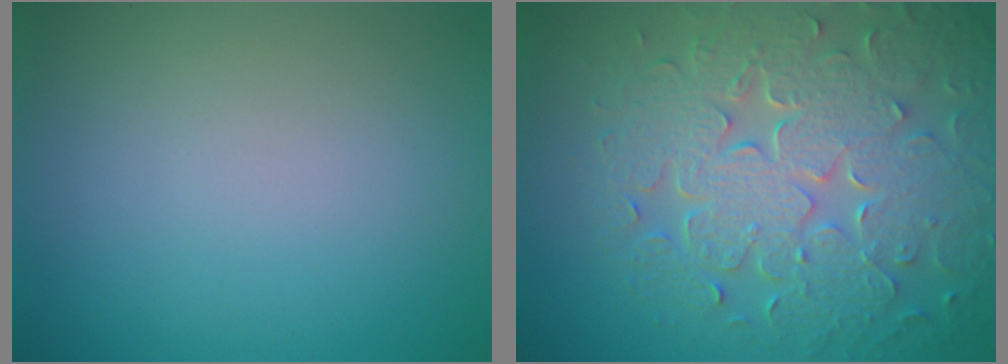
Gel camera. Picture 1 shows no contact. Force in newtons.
{"total": 8.7, "press": 6.3, "slide": 6.0}